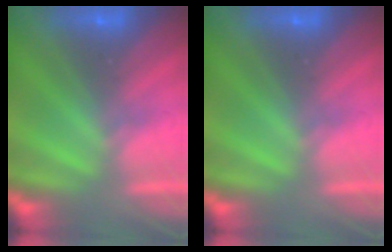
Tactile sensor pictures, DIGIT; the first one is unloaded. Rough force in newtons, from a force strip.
{"total": 0.0}